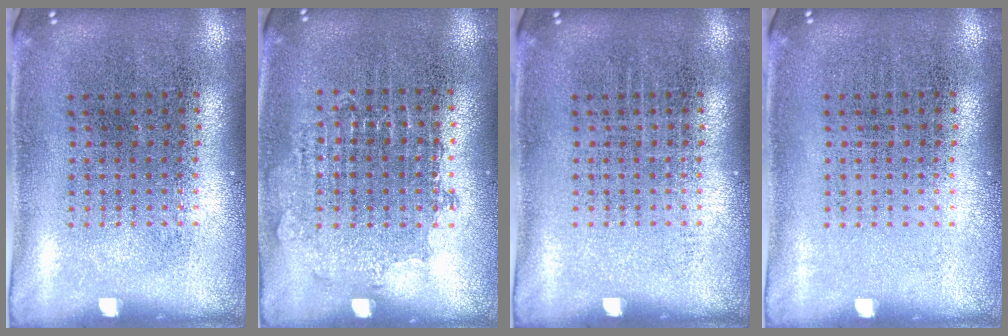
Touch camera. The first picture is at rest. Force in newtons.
{"total": 0.7, "press": 0.7, "slide": 0.2}
{"total": 0.0}
{"total": 0.0}